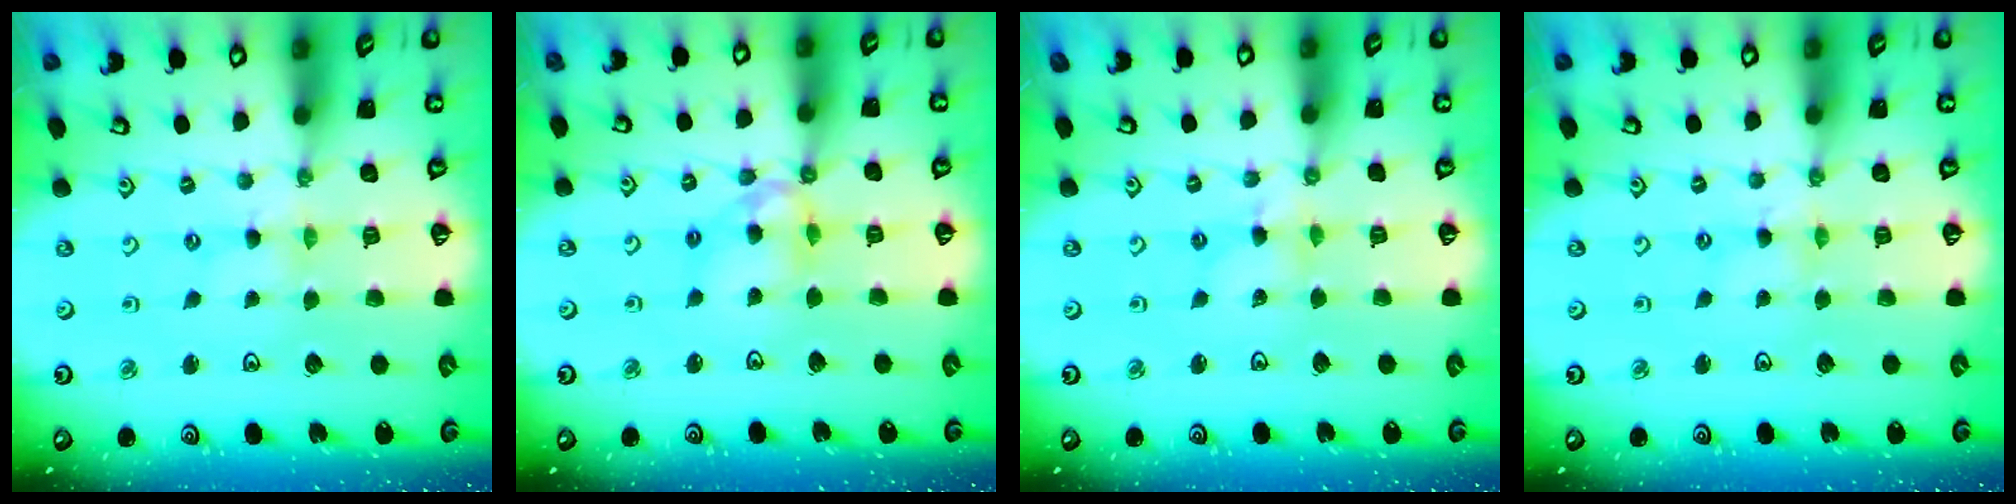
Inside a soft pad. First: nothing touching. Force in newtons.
{"total": 9.9, "press": 9.8, "slide": 0.7}
{"total": 2.7, "press": 2.7, "slide": 0.2}
{"total": 0.6, "press": 0.6, "slide": 0.2}